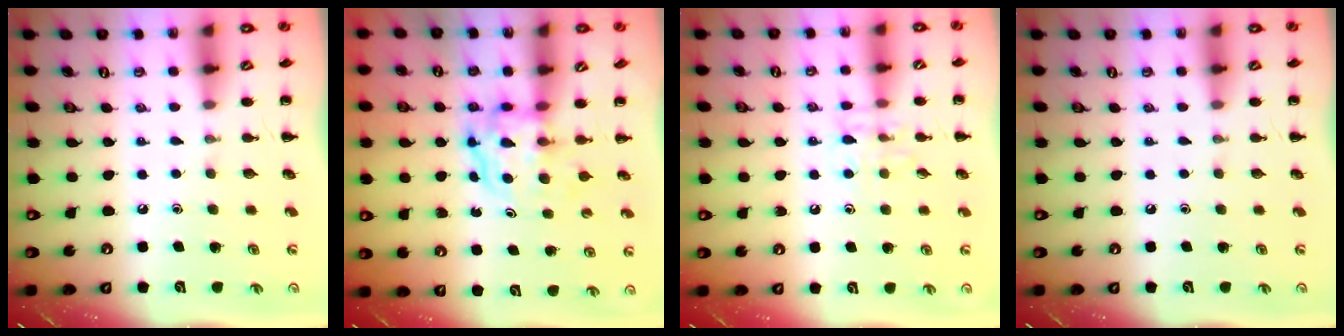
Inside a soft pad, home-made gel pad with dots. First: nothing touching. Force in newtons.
{"total": 3.9, "press": 3.9, "slide": 0.4}
{"total": 7.7, "press": 7.7, "slide": 0.8}
{"total": 0.0}